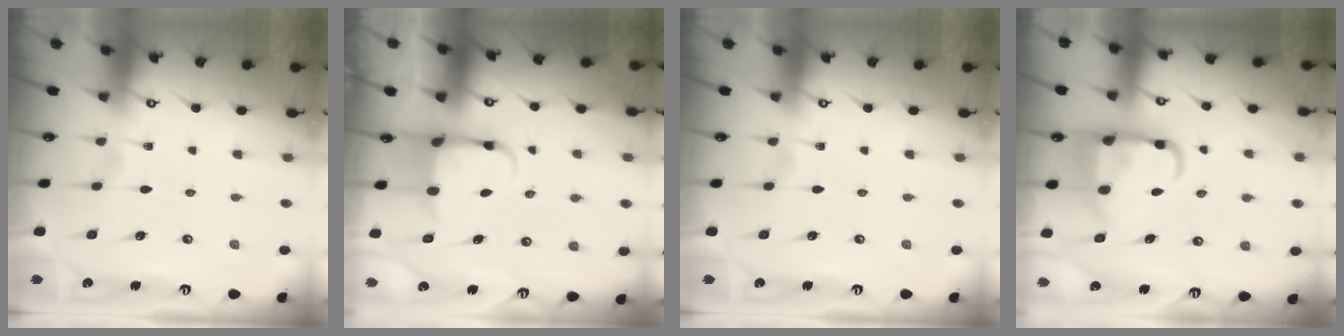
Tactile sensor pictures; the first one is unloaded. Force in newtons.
{"total": 3.7, "press": 3.6, "slide": 0.7}
{"total": 0.0}
{"total": 12.0, "press": 11.9, "slide": 1.6}